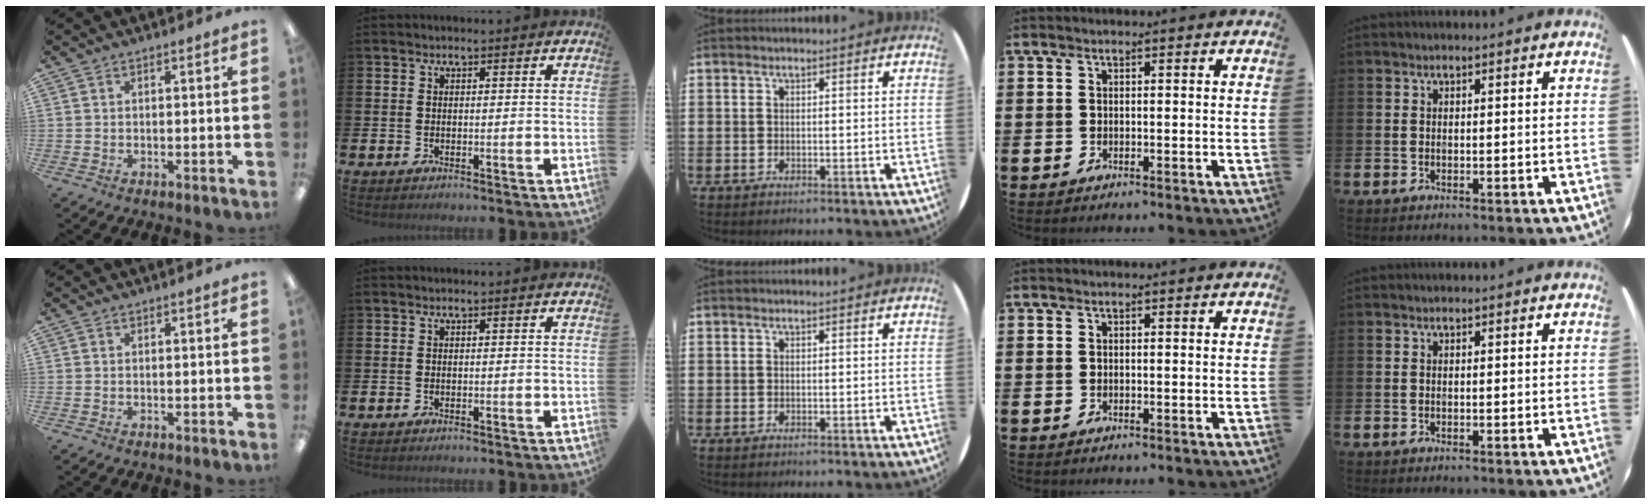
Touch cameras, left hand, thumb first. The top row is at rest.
{}